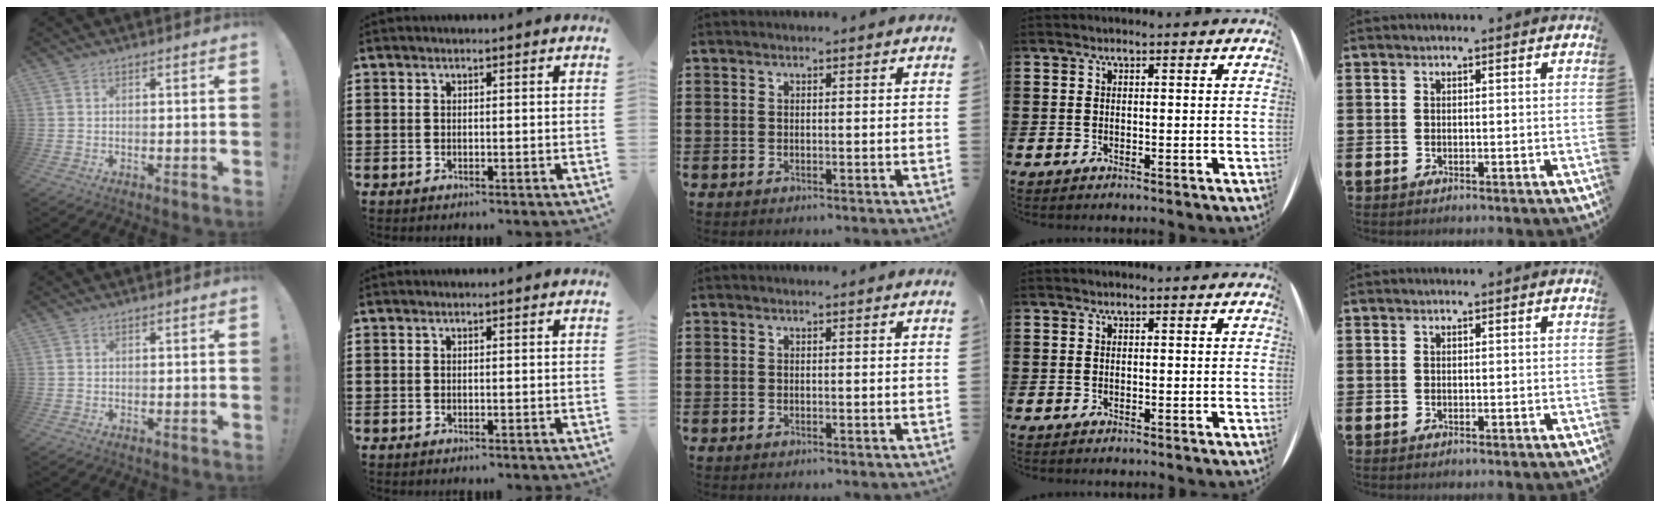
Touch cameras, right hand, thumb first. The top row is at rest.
{}